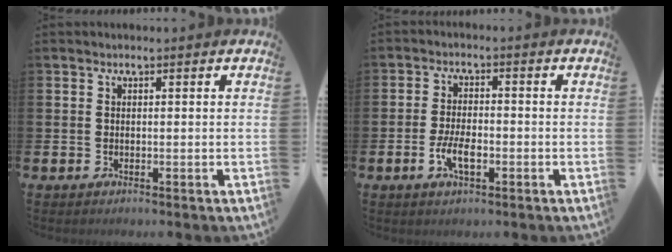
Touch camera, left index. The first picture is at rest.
{"total": 4.2, "force": [-1.3, 1.8, 3.6], "torque": [-0.065, 0.002, -0.023]}